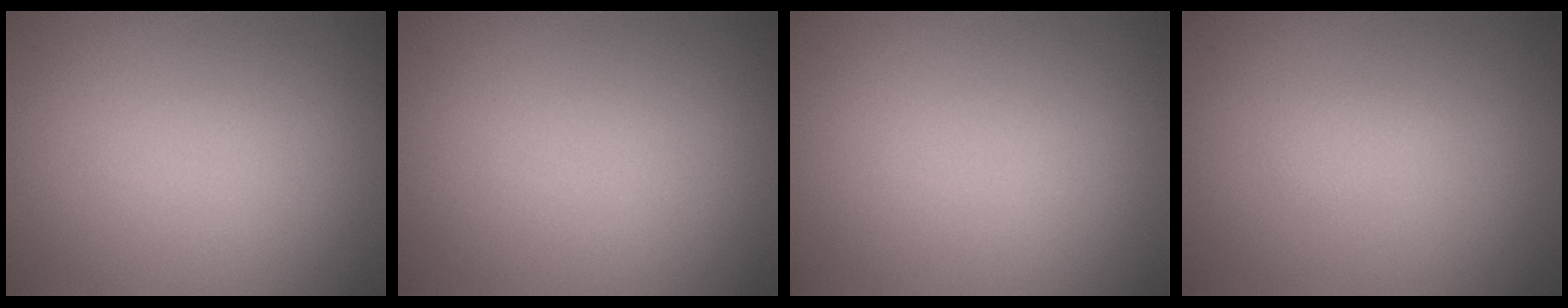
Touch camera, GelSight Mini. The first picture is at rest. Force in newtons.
{"total": 0.0}
{"total": 0.0}
{"total": 0.7, "press": 0.7, "slide": 0.1}